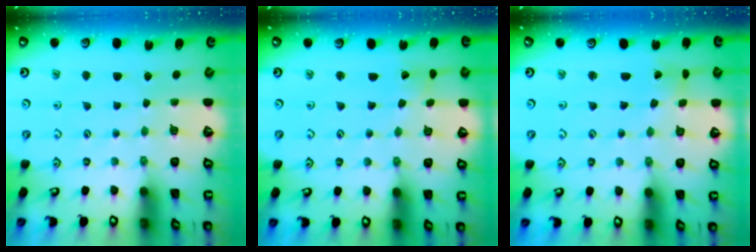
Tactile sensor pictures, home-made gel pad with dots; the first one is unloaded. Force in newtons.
{"total": 1.9, "press": 1.8, "slide": 0.3}
{"total": 1.6, "press": 1.6, "slide": 0.2}